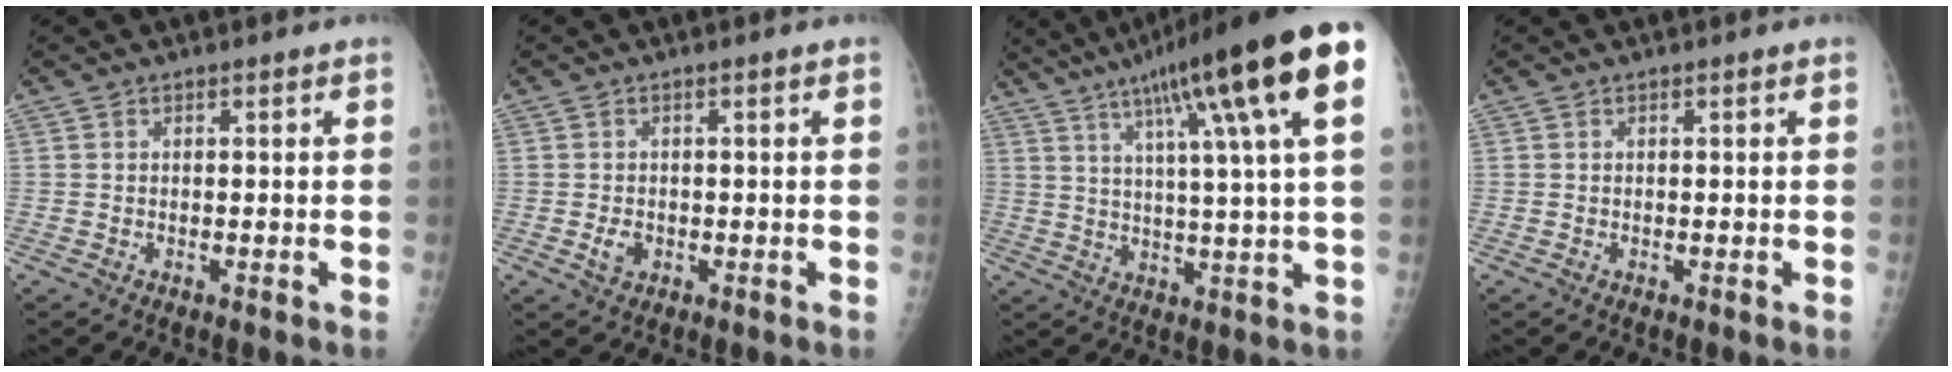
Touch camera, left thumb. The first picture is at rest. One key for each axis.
{"total": 2.1, "fx": -0.5, "fy": 1.6, "fz": 1.3, "tx": -0.022, "ty": 0.001, "tz": -0.005}
{"total": 20.9, "fx": 9.9, "fy": 1.3, "fz": 18.4, "tx": -0.275, "ty": -0.004, "tz": 0.138}
{"total": 0.0}